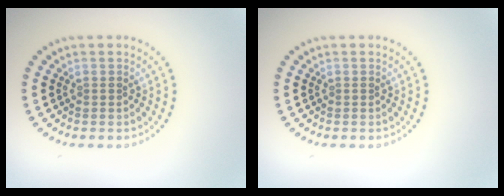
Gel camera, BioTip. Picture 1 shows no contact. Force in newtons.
{"total": 0.0}